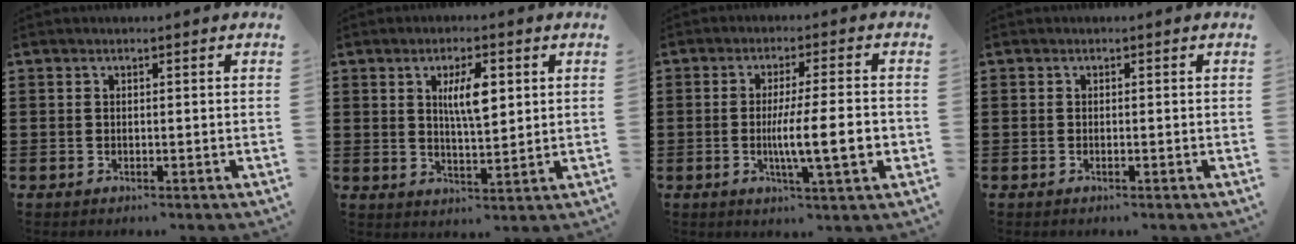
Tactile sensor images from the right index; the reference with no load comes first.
{"total": 6.0, "force": [1.7, 1.9, 5.5], "torque": [-0.104, 0.004, 0.024]}
{"total": 9.9, "force": [-1.7, 1.5, 9.6], "torque": [-0.158, -0.010, -0.029]}
{"total": 0.0}